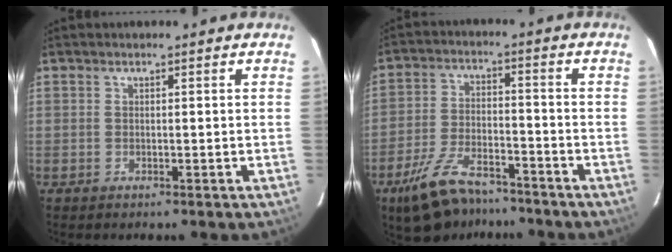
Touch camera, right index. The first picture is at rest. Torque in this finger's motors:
{"motor_torque": [0.94, -0.86, 0.20, 0.10]}